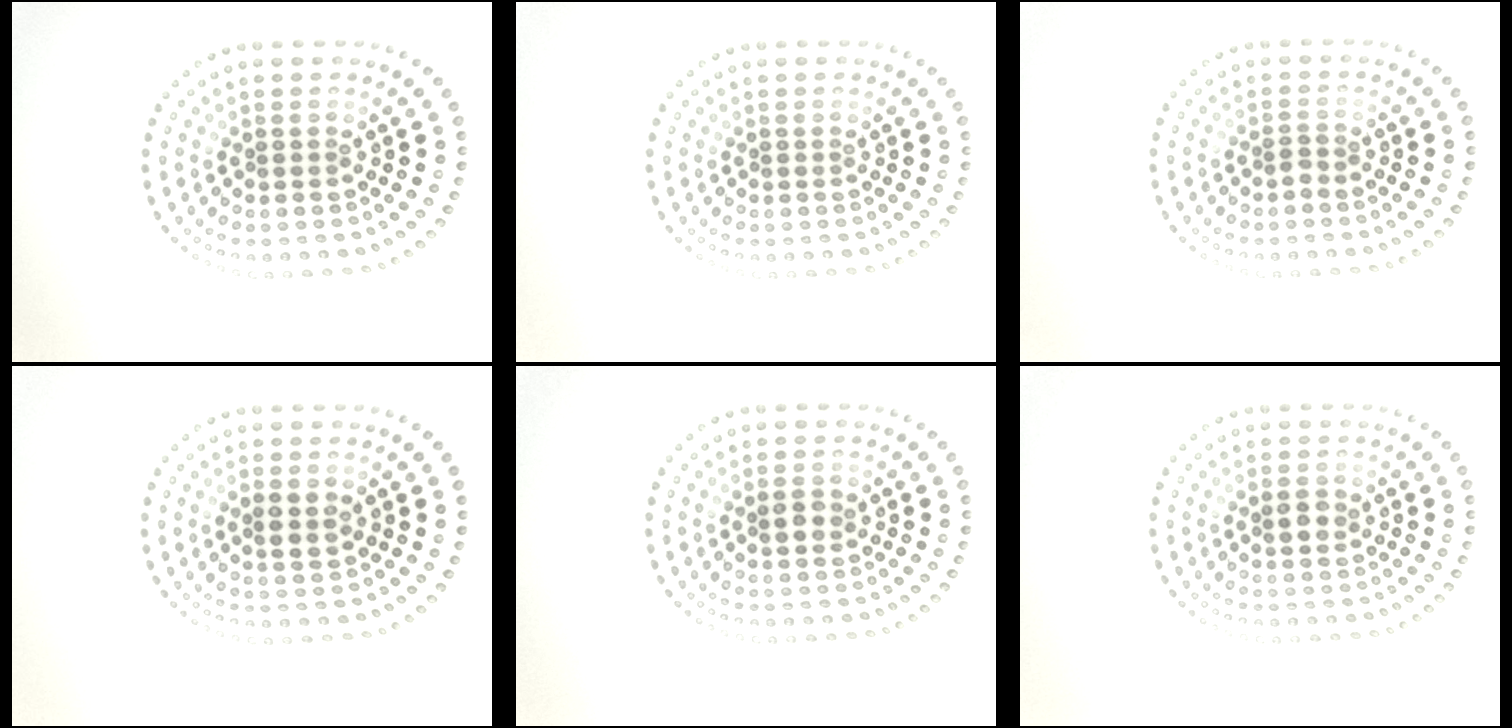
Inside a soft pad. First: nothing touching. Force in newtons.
{"total": 0.0}
{"total": 0.6, "press": 0.3, "slide": 0.5}
{"total": 1.8, "press": 1.7, "slide": 0.6}
{"total": 1.5, "press": 1.5, "slide": 0.1}
{"total": 1.5, "press": 1.5, "slide": 0.1}